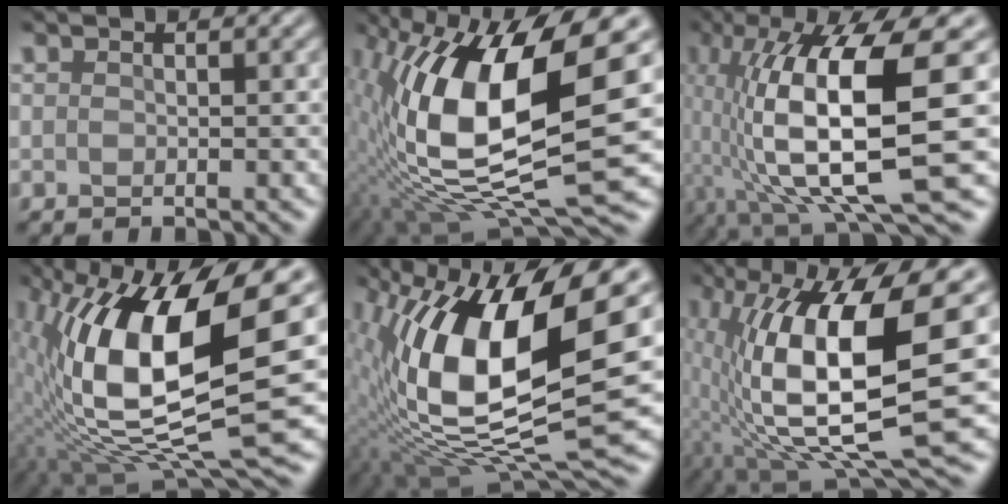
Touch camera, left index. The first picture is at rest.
{"total": 16.0, "force": [0.8, 6.3, 14.7], "torque": [-0.287, -0.006, 0.006]}
{"total": 13.3, "force": [-1.1, 3.6, 12.8], "torque": [-0.223, -0.006, -0.019]}
{"total": 16.0, "force": [1.0, 6.2, 14.8], "torque": [-0.285, -0.009, 0.014]}
{"total": 17.4, "force": [2.0, 7.6, 15.6], "torque": [-0.302, -0.010, 0.033]}
{"total": 13.6, "force": [0.4, 4.0, 13.0], "torque": [-0.236, -0.012, 0.004]}